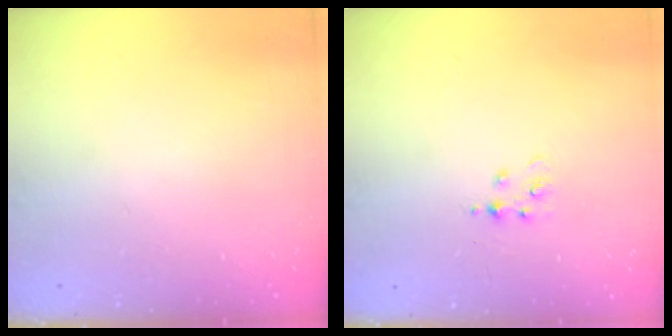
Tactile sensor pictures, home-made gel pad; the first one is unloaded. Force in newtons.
{"total": 4.1, "press": 4.1, "slide": 0.5}